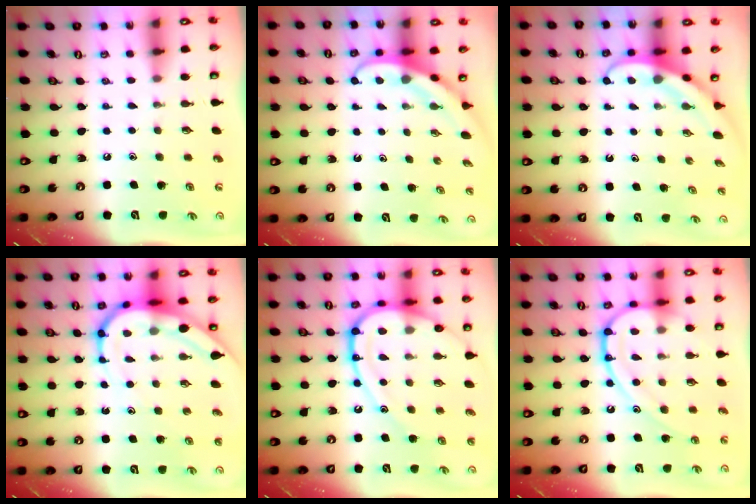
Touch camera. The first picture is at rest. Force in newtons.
{"total": 3.9, "press": 3.9, "slide": 0.3}
{"total": 3.9, "press": 3.9, "slide": 0.3}
{"total": 10.4, "press": 10.4, "slide": 1.0}
{"total": 16.5, "press": 16.5, "slide": 0.8}
{"total": 15.2, "press": 15.1, "slide": 1.5}